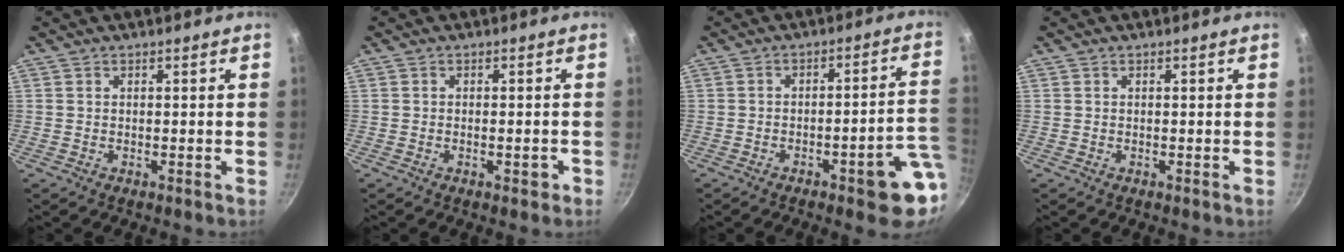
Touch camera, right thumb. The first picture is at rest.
{"total": 1.9, "force": [-0.9, 0.9, 1.5], "torque": [-0.012, 0.007, -0.013]}
{"total": 11.2, "force": [-3.8, 2.8, 10.2], "torque": [-0.097, 0.033, -0.045]}
{"total": 0.0}